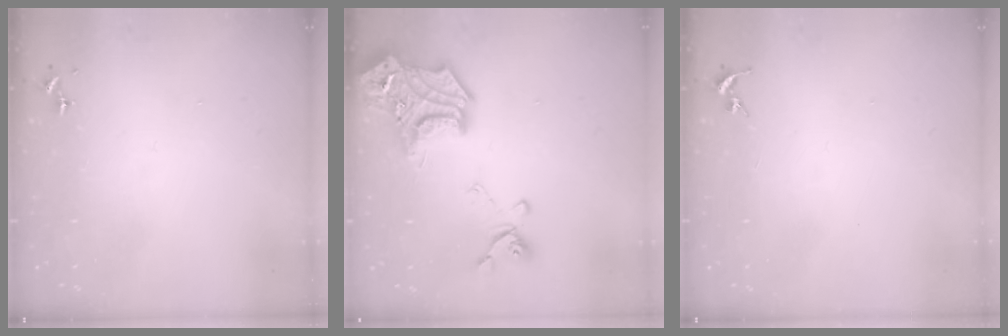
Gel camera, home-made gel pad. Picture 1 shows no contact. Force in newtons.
{"total": 23.1, "press": 23.1, "slide": 1.7}
{"total": 0.0}